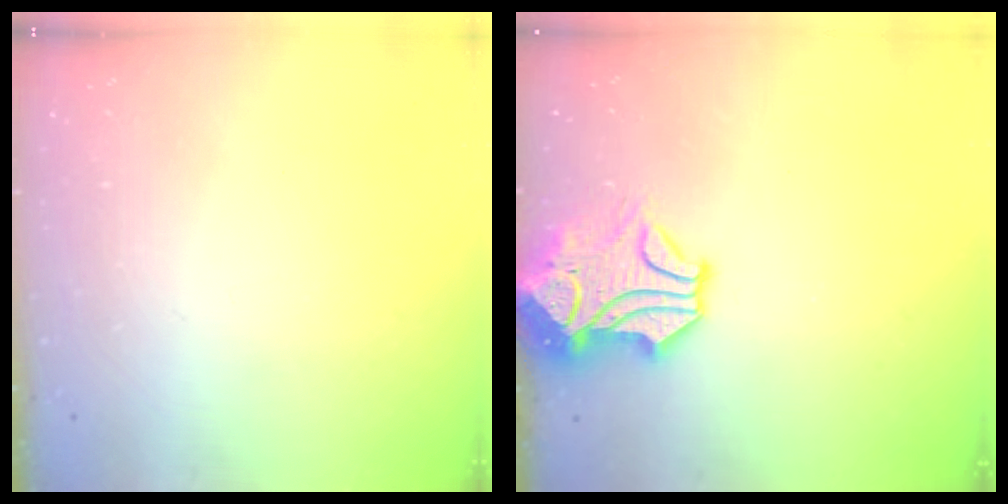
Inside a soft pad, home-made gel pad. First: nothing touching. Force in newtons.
{"total": 2.3, "press": 1.9, "slide": 1.3}